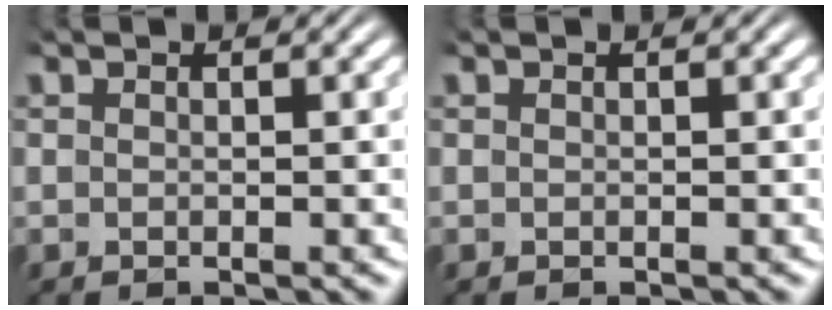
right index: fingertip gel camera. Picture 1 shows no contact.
{"total": 0.0}